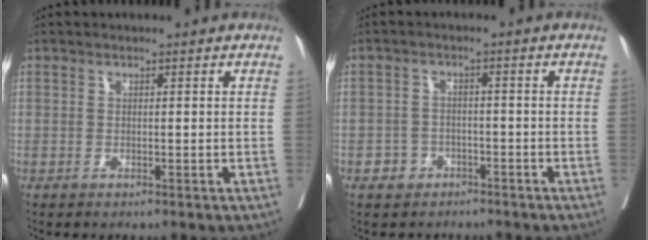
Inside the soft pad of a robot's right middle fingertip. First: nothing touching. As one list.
[{"total": 3.2, "force": [-2.0, 2.5, 0.3], "torque": [-0.014, 0.009, -0.031]}]